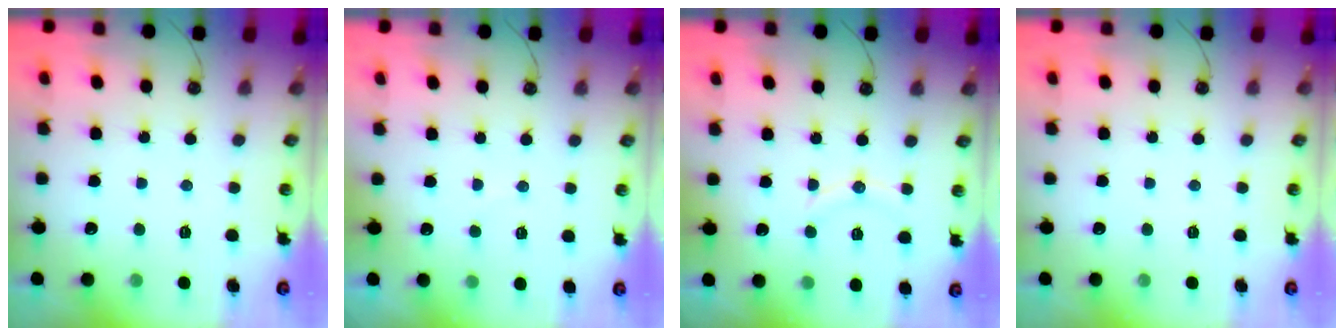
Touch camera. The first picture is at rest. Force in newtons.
{"total": 2.7, "press": 2.4, "slide": 1.2}
{"total": 7.9, "press": 7.7, "slide": 1.7}
{"total": 0.0}